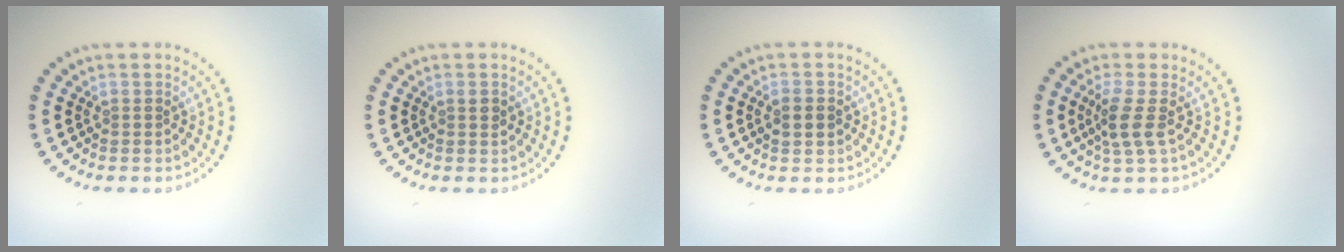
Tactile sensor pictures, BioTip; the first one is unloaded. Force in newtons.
{"total": 0.9, "press": 0.8, "slide": 0.3}
{"total": 2.3, "press": 2.3, "slide": 0.0}
{"total": 2.6, "press": 2.1, "slide": 1.6}